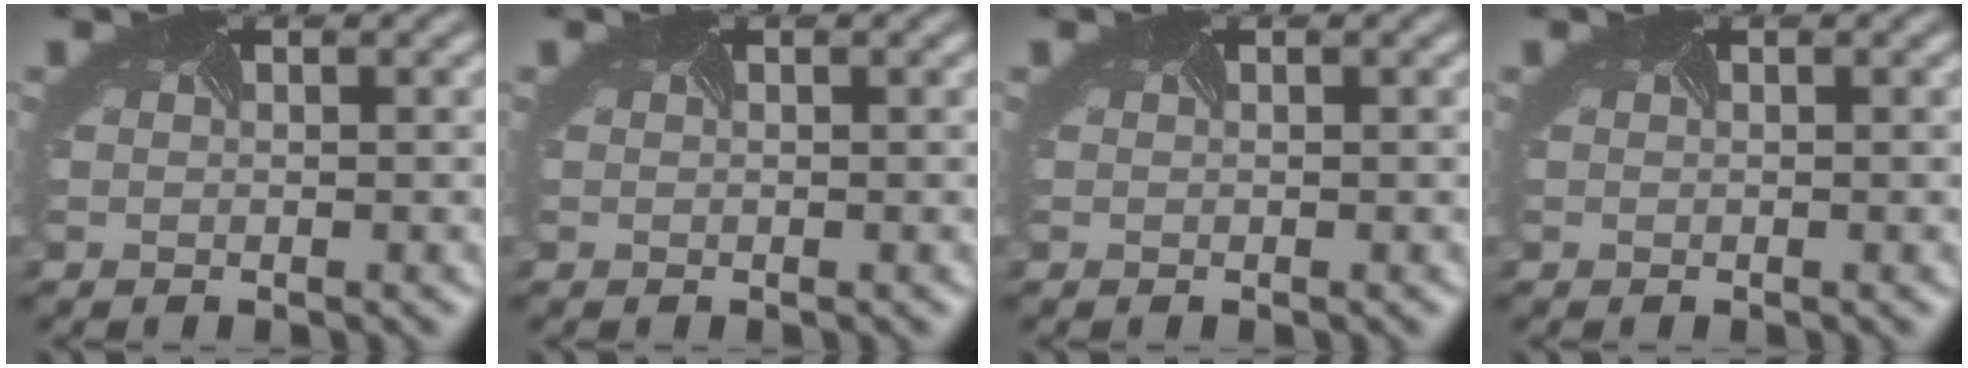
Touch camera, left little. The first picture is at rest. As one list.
[{"total": 0.0}, {"total": 0.0}, {"total": 0.0}]